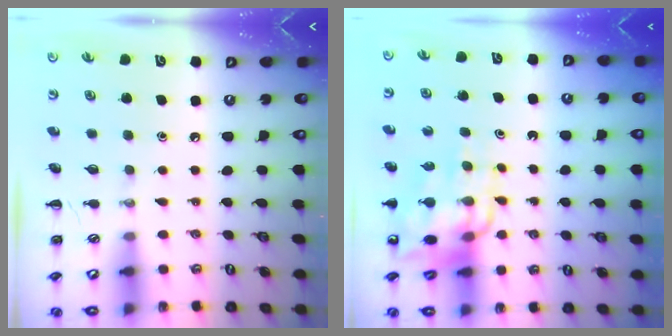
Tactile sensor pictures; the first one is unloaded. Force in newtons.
{"total": 12.4, "press": 12.0, "slide": 3.0}